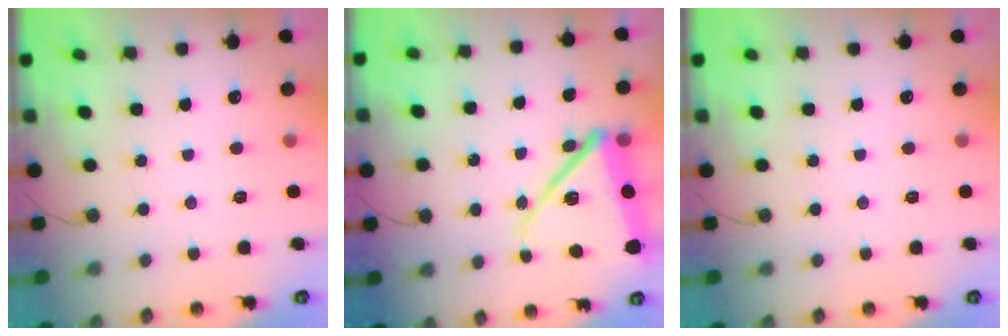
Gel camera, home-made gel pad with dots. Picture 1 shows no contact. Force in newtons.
{"total": 17.6, "press": 17.3, "slide": 3.5}
{"total": 0.0}